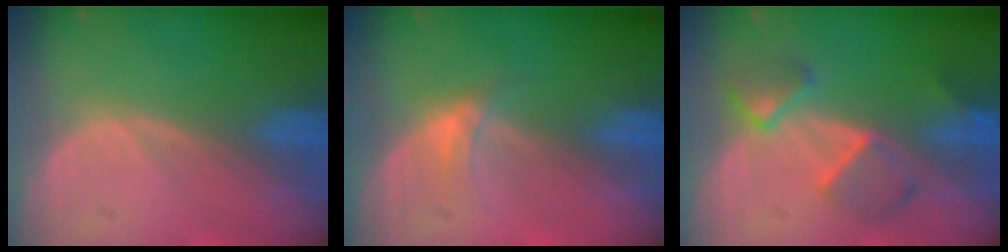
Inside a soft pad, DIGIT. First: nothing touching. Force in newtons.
{"total": 2.3, "press": 1.9, "slide": 1.3}
{"total": 5.6, "press": 5.6, "slide": 0.6}